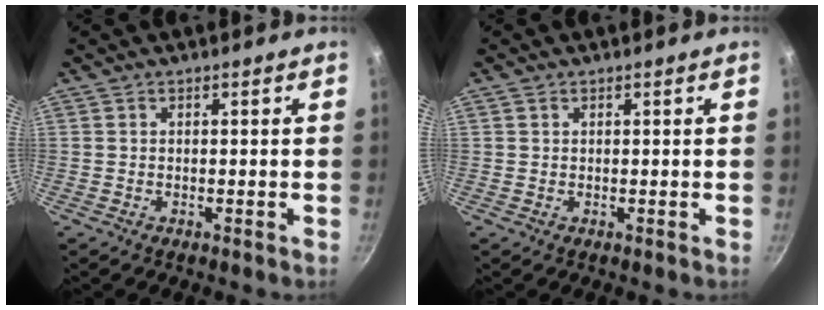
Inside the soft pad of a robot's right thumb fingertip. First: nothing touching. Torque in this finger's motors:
{"motor_torque": [-0.25, 0.11, -0.32, -0.09, 0.00]}